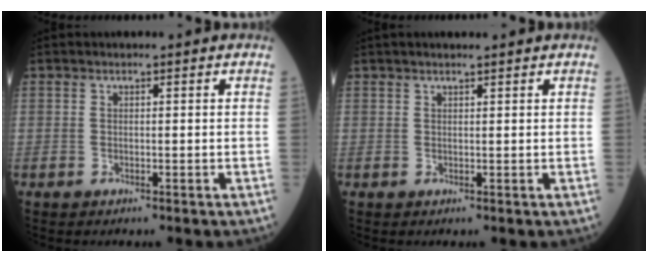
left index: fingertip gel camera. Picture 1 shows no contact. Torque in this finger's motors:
{"motor_torque": [0.87, -1.27, 0.09, 0.02]}